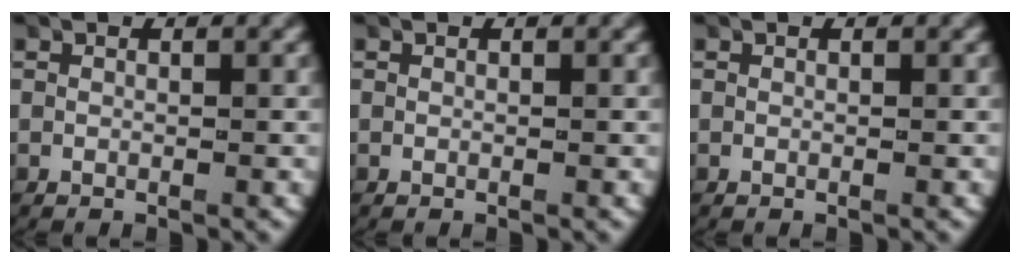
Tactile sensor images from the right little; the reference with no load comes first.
{"total": 0.0}
{"total": 0.0}